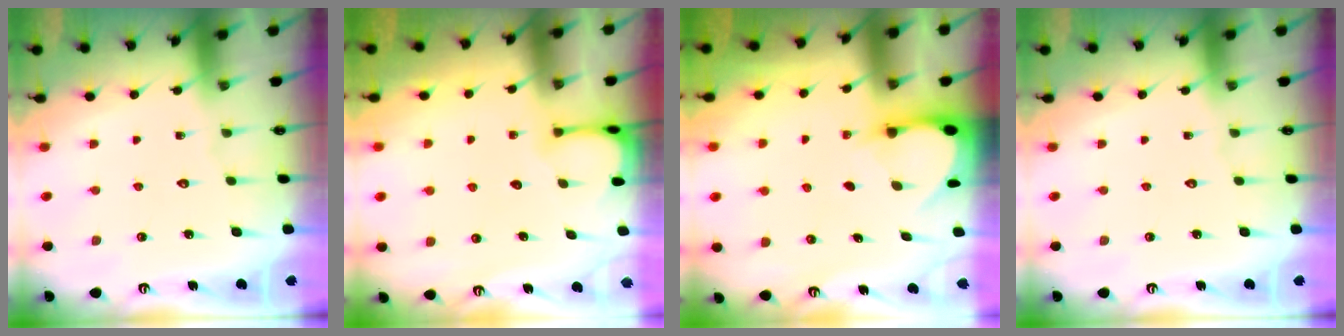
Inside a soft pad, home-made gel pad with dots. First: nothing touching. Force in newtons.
{"total": 2.6, "press": 2.5, "slide": 0.4}
{"total": 2.9, "press": 2.9, "slide": 0.3}
{"total": 0.0}